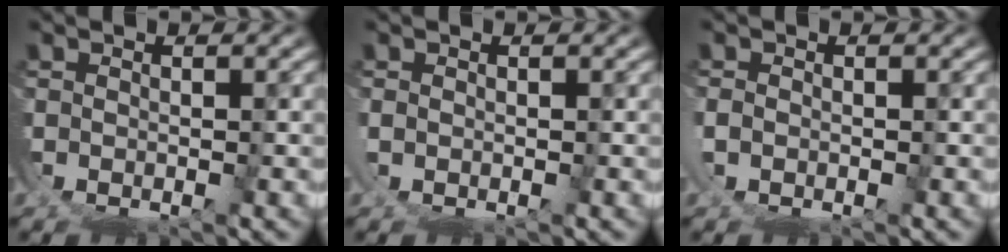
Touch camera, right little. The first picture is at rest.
{"total": 0.6, "force": [0.2, -0.5, 0.3], "torque": [-0.012, -0.007, 0.010]}
{"total": 0.6, "force": [-0.1, -0.3, 0.5], "torque": [-0.017, -0.003, 0.002]}